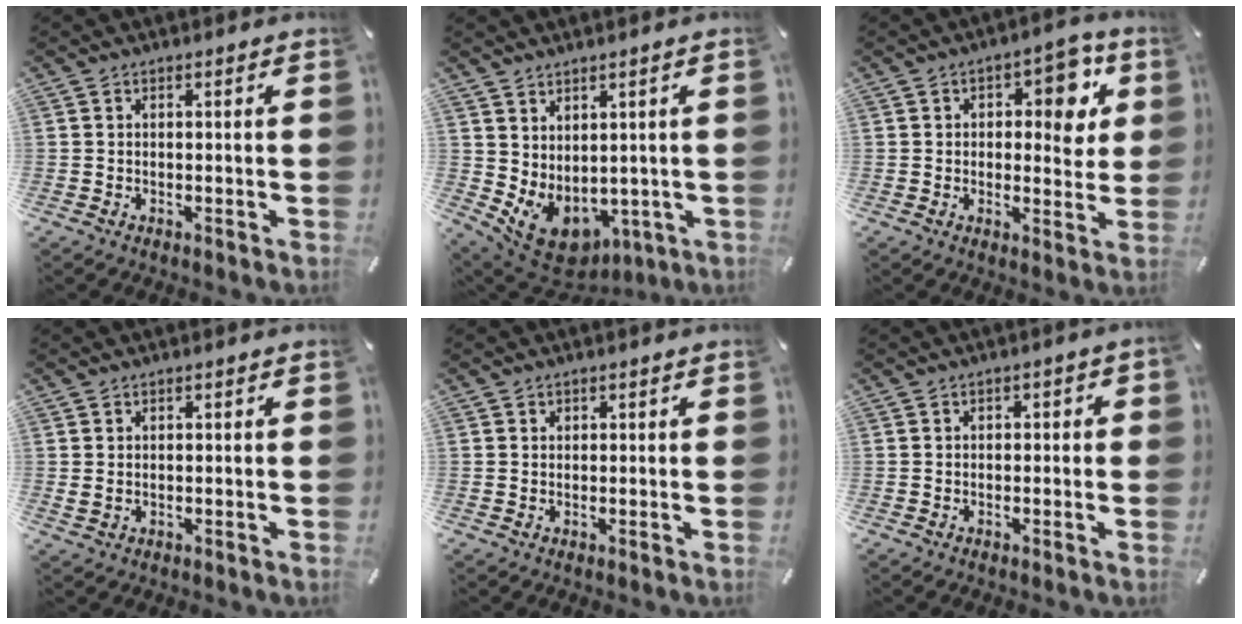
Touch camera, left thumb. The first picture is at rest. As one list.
[{"total": 6.4, "force": [0.3, 5.7, 3.0], "torque": [-0.065, -0.029, 0.015]}, {"total": 9.6, "force": [2.8, 5.8, 7.1], "torque": [-0.070, -0.013, 0.036]}, {"total": 1.3, "force": [0.1, 1.1, 0.7], "torque": [-0.014, 0.003, 0.002]}, {"total": 0.6, "force": [0.2, 0.6, 0.0], "torque": [0.001, 0.005, 0.002]}, {"total": 1.5, "force": [-0.9, 0.9, 0.6], "torque": [-0.011, 0.007, -0.021]}]